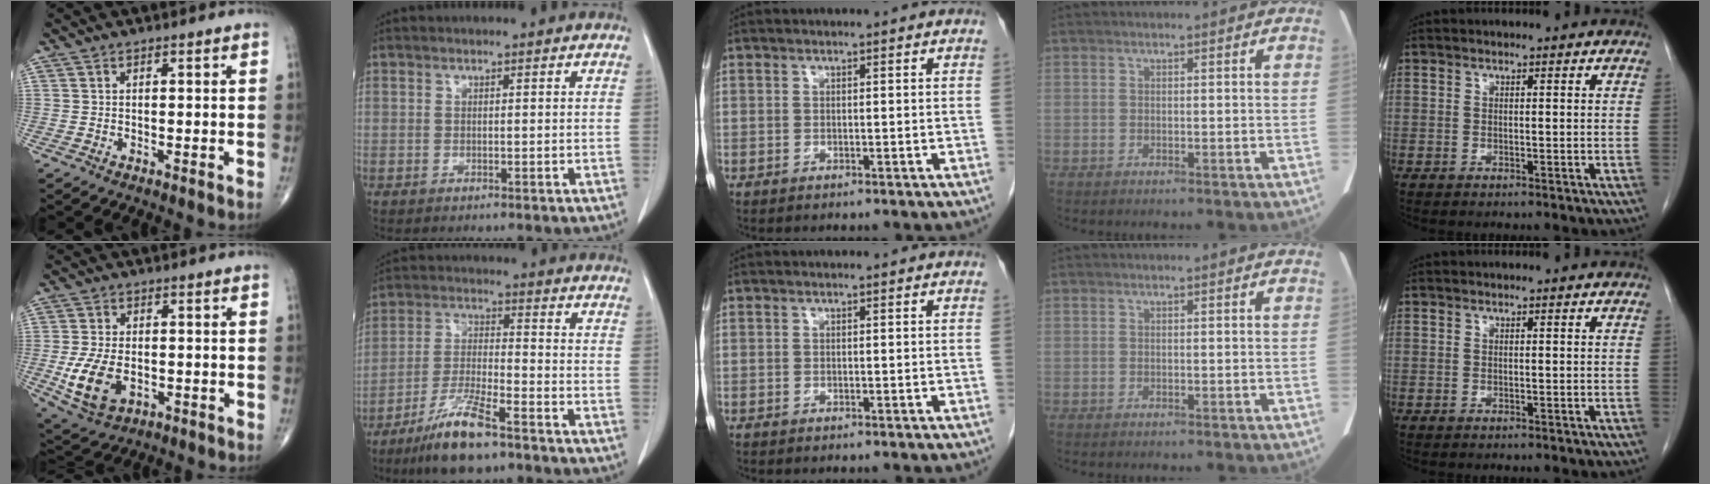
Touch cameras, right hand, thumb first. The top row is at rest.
{"thumb": {"total": 10.0, "force": [-2.3, 6.2, 7.5], "torque": [-0.151, -0.002, -0.032]}, "index": {"total": 10.8, "force": [-7.6, 1.6, 7.6], "torque": [-0.153, -0.024, -0.141]}}